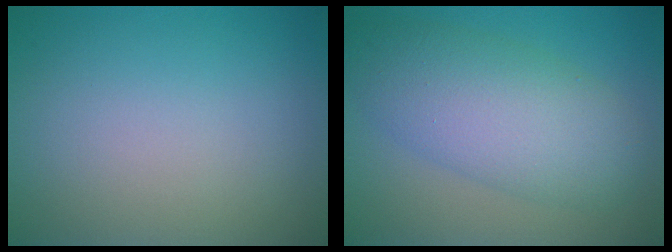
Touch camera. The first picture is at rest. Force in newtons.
{"total": 5.5, "press": 5.5, "slide": 0.3}